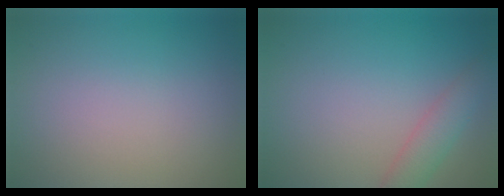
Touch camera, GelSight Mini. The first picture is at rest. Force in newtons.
{"total": 2.8, "press": 2.8, "slide": 0.2}